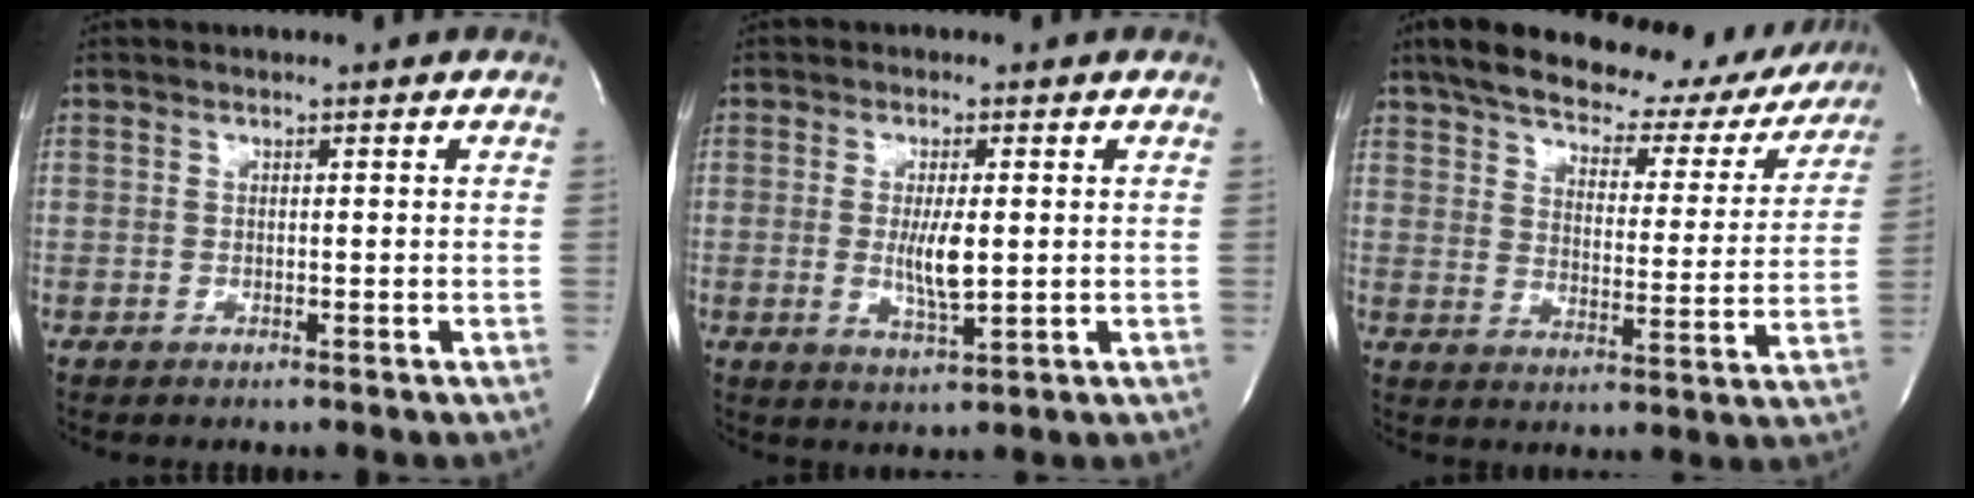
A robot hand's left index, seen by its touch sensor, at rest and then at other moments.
{"total": 5.1, "force": [0.0, 1.1, 5.0], "torque": [-0.095, -0.009, 0.003]}
{"total": 23.7, "force": [19.9, 8.2, 9.9], "torque": [-0.151, 0.008, 0.251]}